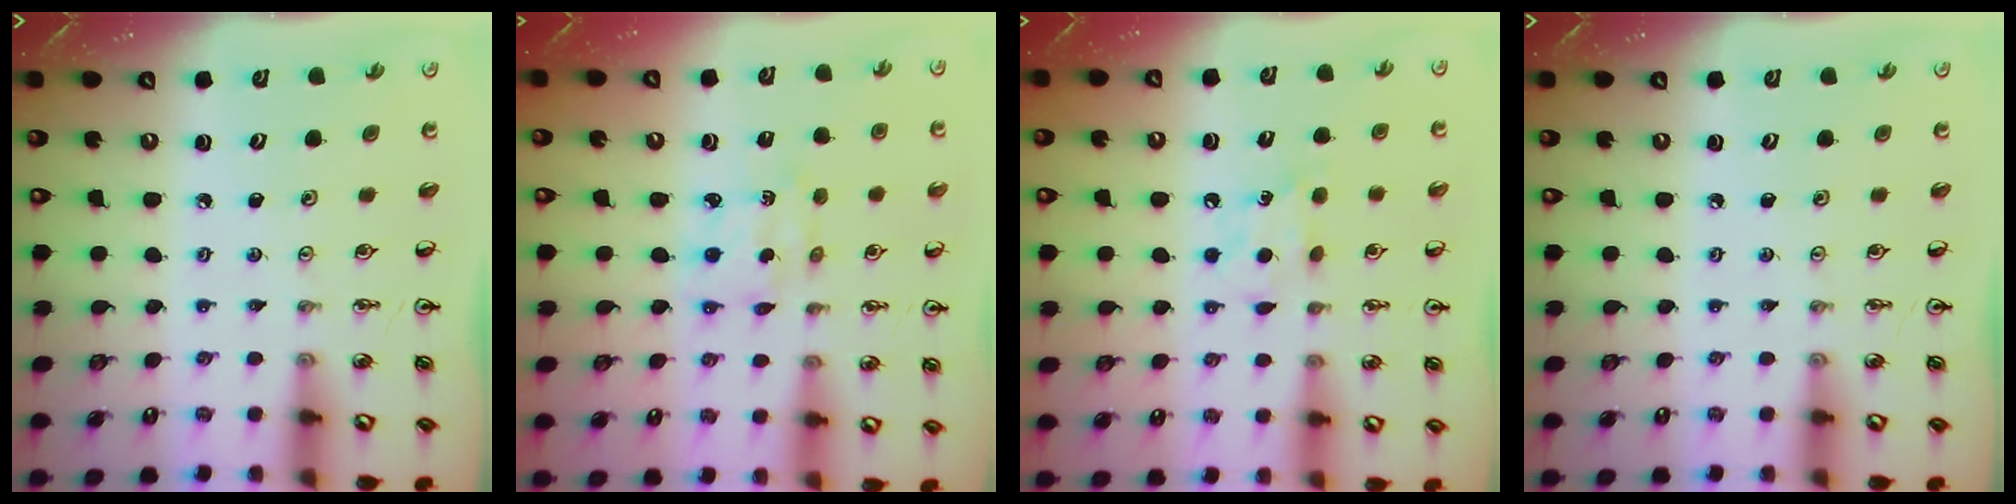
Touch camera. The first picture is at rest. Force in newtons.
{"total": 2.5, "press": 2.5, "slide": 0.3}
{"total": 7.6, "press": 7.5, "slide": 1.0}
{"total": 0.0}